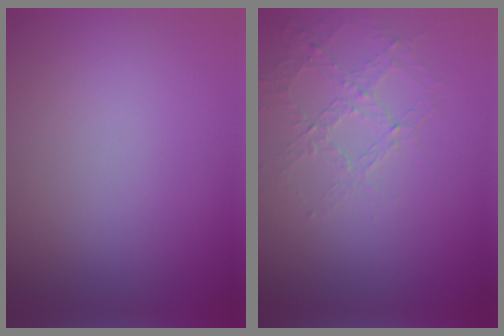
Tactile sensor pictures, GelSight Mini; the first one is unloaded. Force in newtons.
{"total": 1.6, "press": 1.1, "slide": 1.2}